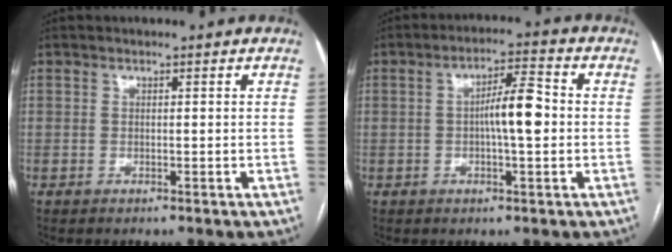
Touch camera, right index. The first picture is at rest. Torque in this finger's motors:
{"motor_torque": [0.38, 0.07, 0.57, 0.06]}